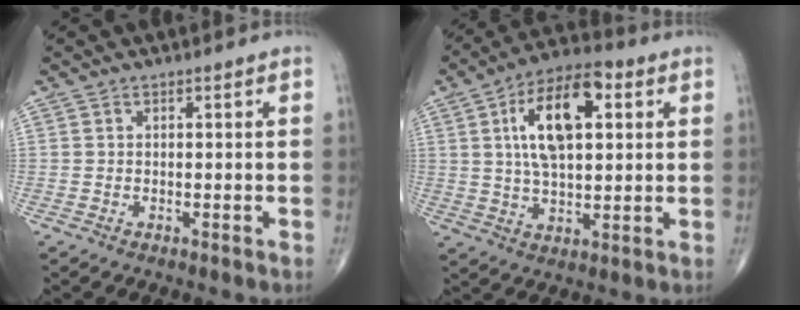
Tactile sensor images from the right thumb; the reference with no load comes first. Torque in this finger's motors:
{"motor_torque": [0.75, 3.41, 1.48, 0.22, 0.38]}